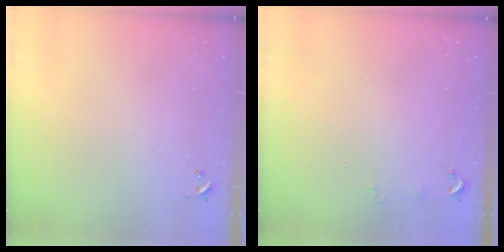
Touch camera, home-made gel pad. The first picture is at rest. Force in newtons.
{"total": 2.9, "press": 2.8, "slide": 0.3}